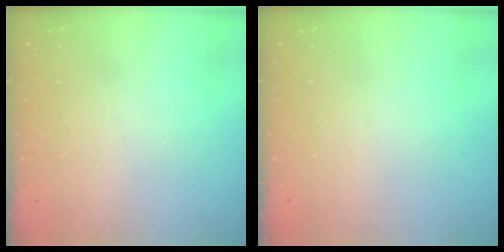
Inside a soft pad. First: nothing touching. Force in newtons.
{"total": 0.0}